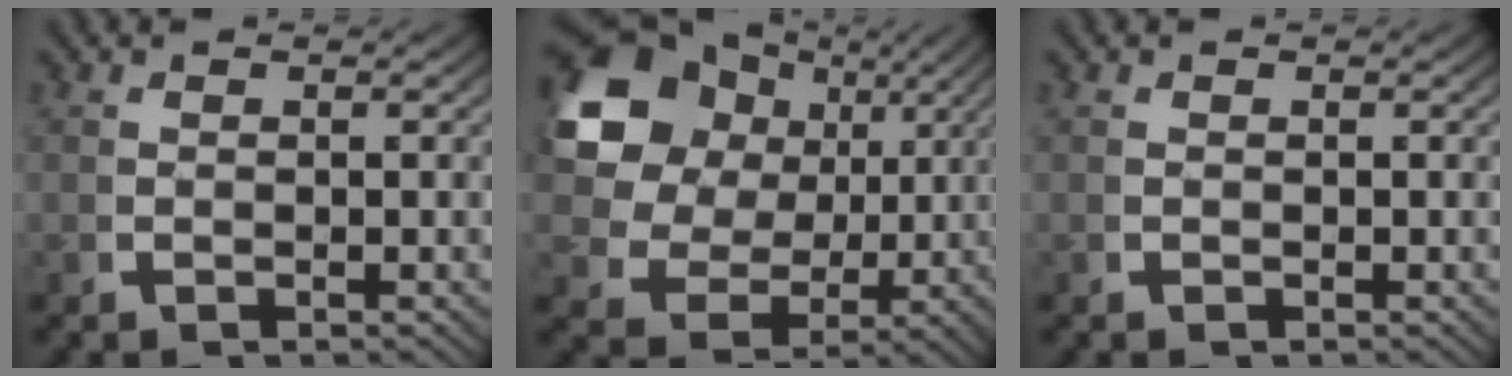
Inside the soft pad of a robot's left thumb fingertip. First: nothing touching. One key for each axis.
{"total": 12.1, "fx": 2.6, "fy": 9.1, "fz": 7.5, "tx": -0.180, "ty": -0.031, "tz": 0.060}
{"total": 0.0}